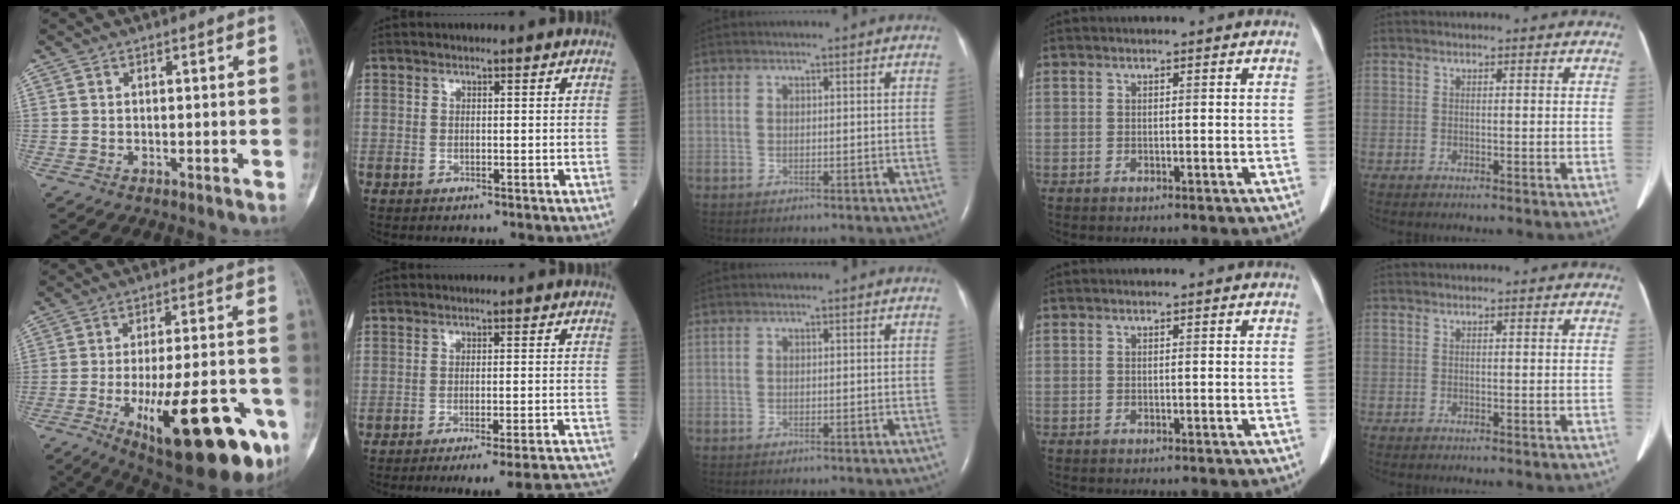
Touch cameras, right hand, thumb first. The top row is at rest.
{"thumb": {"total": 26.1, "force": [-10.6, 8.3, 22.4], "torque": [-0.276, 0.026, -0.139]}, "index": {"total": 18.6, "force": [-17.8, -1.1, 5.4], "torque": [-0.019, -0.008, -0.218]}}